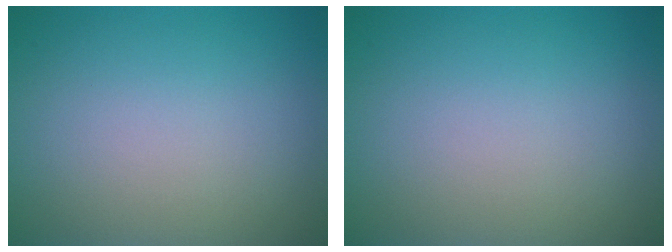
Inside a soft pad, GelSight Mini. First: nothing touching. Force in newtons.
{"total": 0.0}